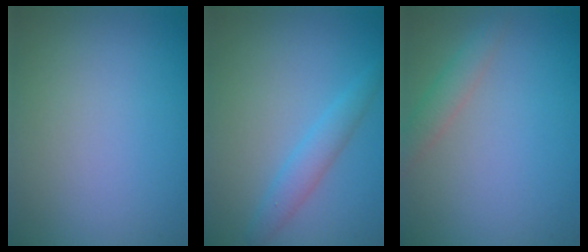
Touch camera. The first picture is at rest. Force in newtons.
{"total": 2.2, "press": 2.2, "slide": 0.3}
{"total": 1.9, "press": 1.9, "slide": 0.0}